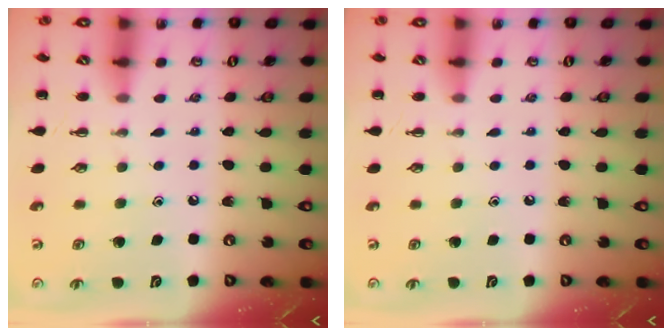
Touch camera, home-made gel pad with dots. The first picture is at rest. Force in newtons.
{"total": 0.0}